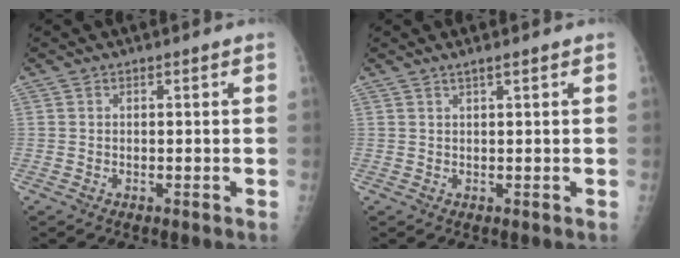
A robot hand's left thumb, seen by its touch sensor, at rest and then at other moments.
{"total": 1.0, "force": [0.7, -0.1, 0.8], "torque": [-0.009, 0.000, 0.015]}